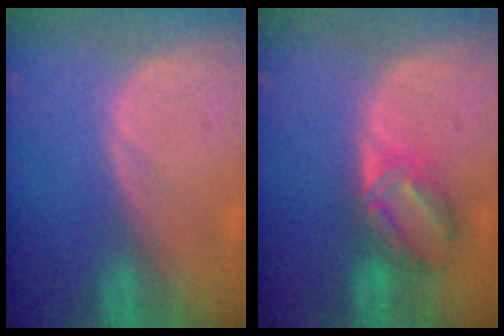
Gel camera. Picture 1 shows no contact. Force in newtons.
{"total": 6.0, "press": 5.8, "slide": 1.4}